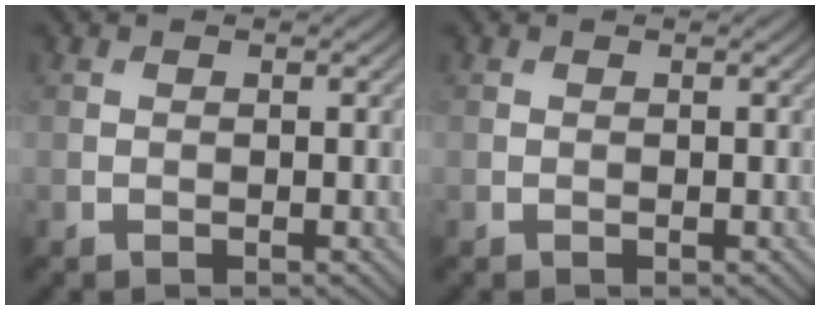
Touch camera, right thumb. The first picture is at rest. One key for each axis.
{"total": 0.0}